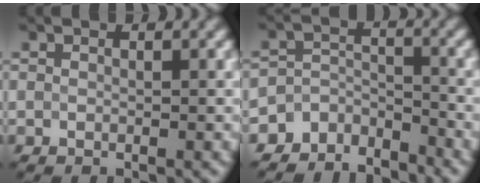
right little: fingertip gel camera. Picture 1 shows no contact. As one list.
[{"total": 4.6, "force": [-4.0, 2.2, 0.3], "torque": [0.008, -0.003, -0.072]}]